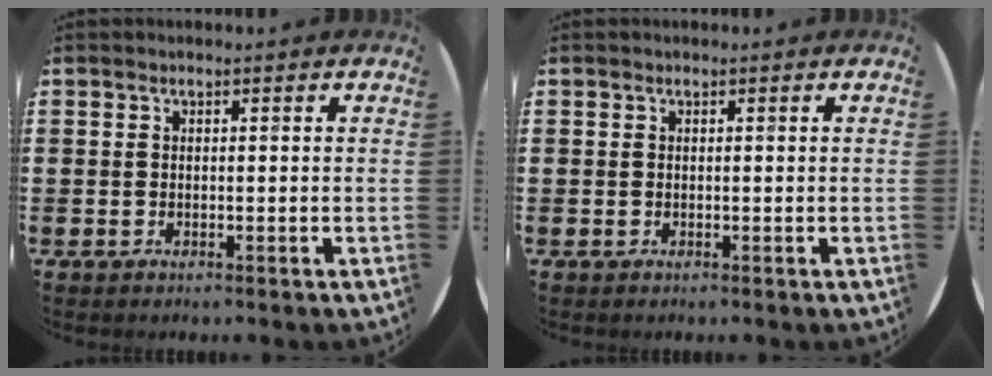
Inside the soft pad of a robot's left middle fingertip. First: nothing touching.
{"total": 0.0}